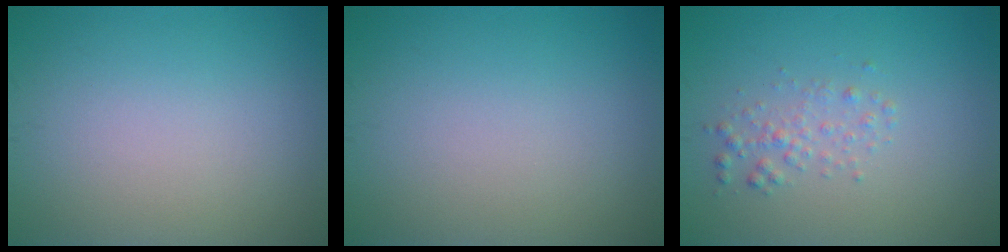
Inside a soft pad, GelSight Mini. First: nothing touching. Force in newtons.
{"total": 0.0}
{"total": 1.5, "press": 1.5, "slide": 0.0}